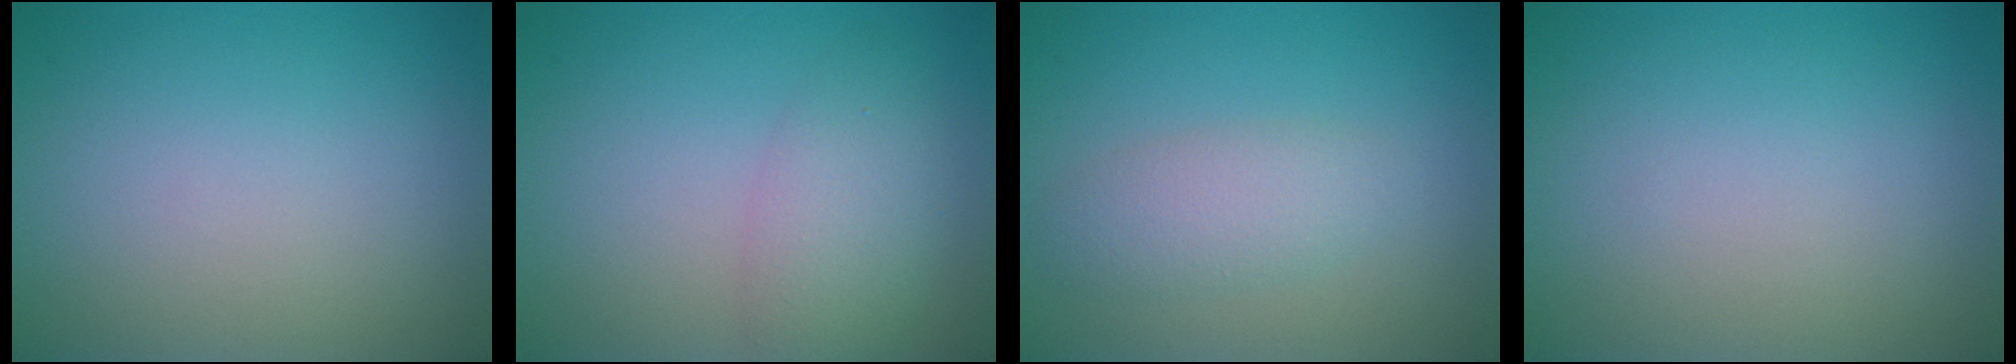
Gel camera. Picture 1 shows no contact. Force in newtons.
{"total": 3.4, "press": 3.4, "slide": 0.1}
{"total": 2.6, "press": 2.6, "slide": 0.1}
{"total": 0.0}